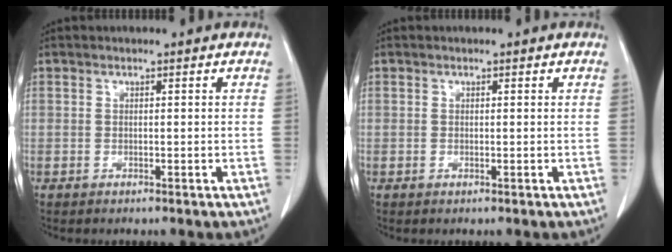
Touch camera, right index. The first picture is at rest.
{"total": 0.0}